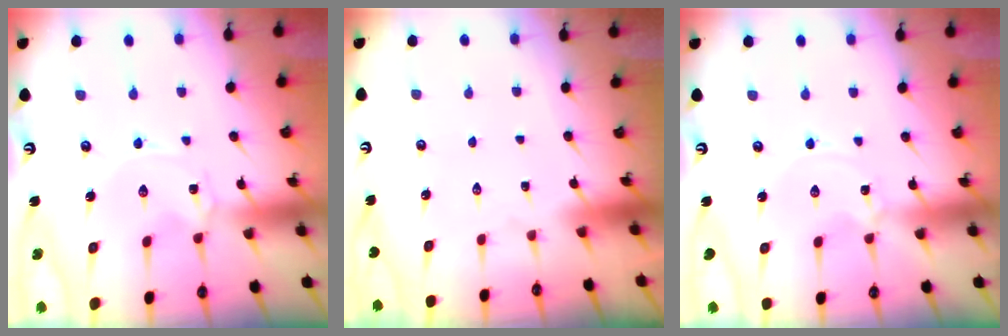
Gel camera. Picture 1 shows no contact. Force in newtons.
{"total": 1.6, "press": 1.6, "slide": 0.1}
{"total": 0.0}